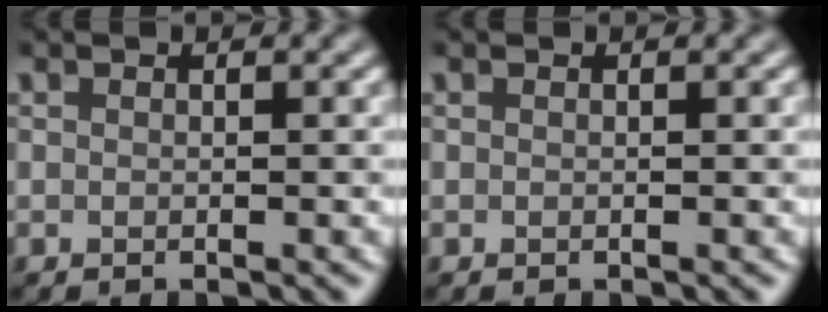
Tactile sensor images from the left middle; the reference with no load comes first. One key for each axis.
{"total": 0.0}